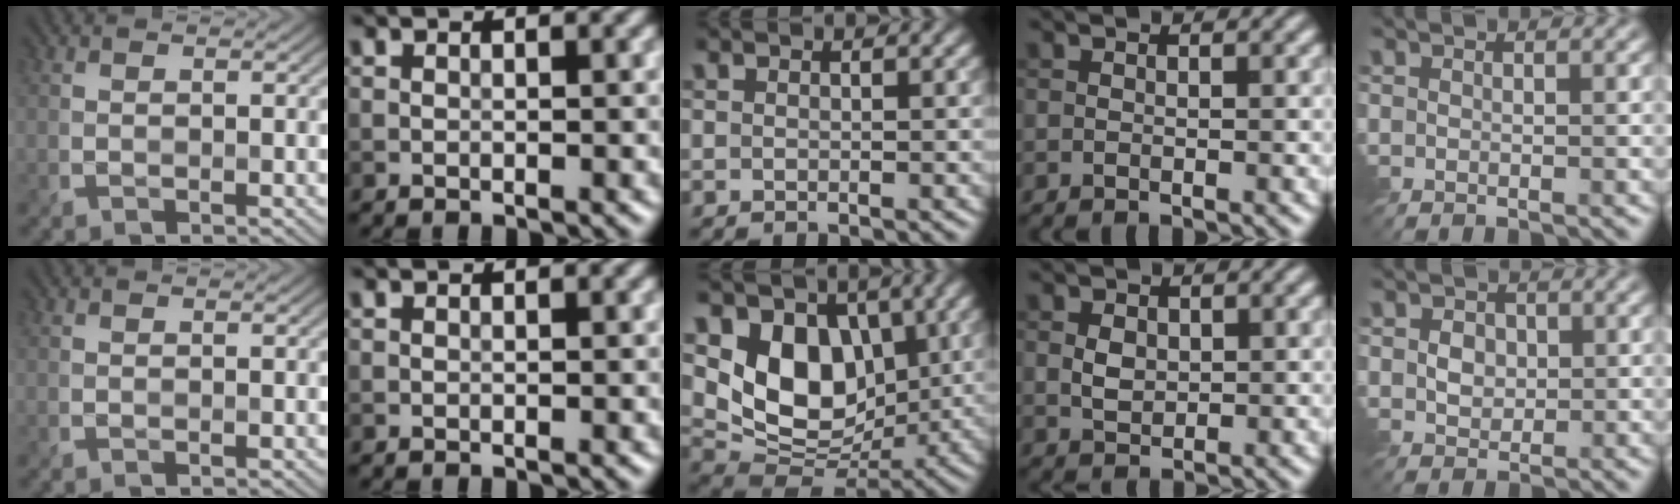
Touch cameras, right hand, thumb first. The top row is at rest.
{"middle": {"total": 8.7, "force": [2.1, 6.4, 5.4], "torque": [-0.094, -0.021, 0.035]}, "ring": {"total": 1.7, "force": [0.3, 1.3, 1.1], "torque": [-0.023, 0.000, 0.006]}, "little": {"total": 1.9, "force": [0.1, 1.6, 1.1], "torque": [-0.027, -0.001, -0.004]}}